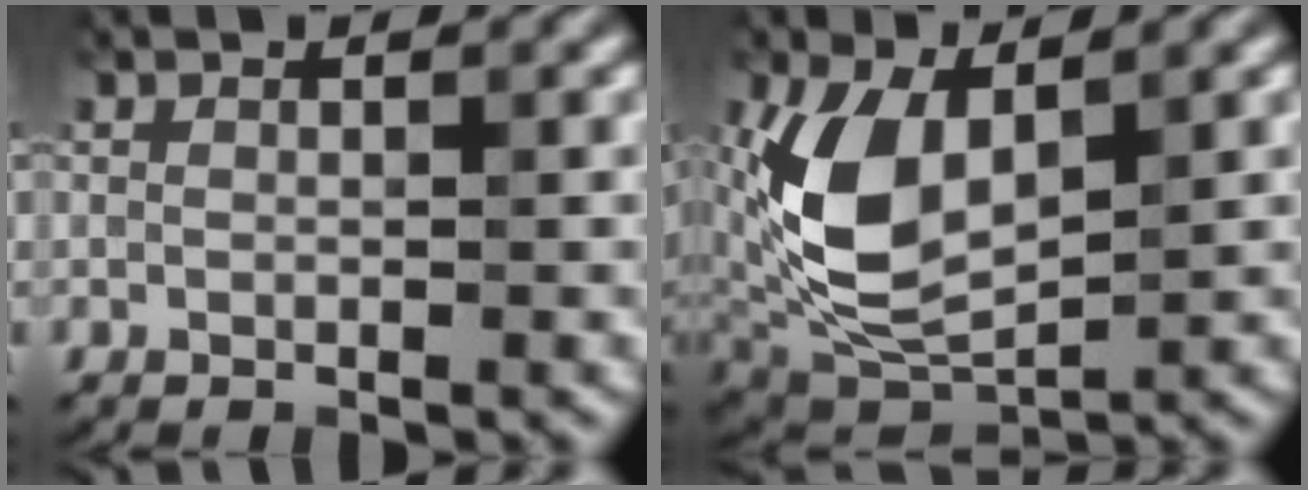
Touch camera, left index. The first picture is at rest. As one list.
[{"total": 8.6, "force": [1.5, 5.0, 6.9], "torque": [-0.155, -0.007, 0.027]}]